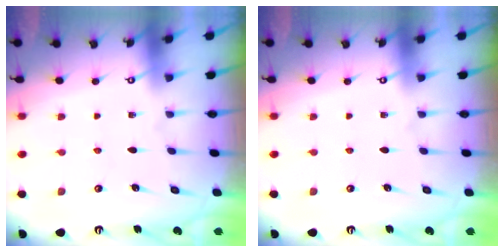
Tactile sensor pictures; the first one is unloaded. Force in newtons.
{"total": 0.0}